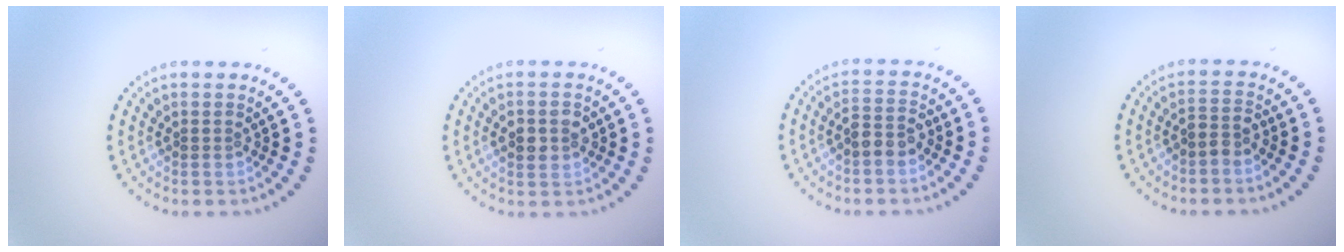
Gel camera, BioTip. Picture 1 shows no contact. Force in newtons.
{"total": 3.0, "press": 3.0, "slide": 0.2}
{"total": 2.2, "press": 2.1, "slide": 0.7}
{"total": 1.6, "press": 1.2, "slide": 1.0}